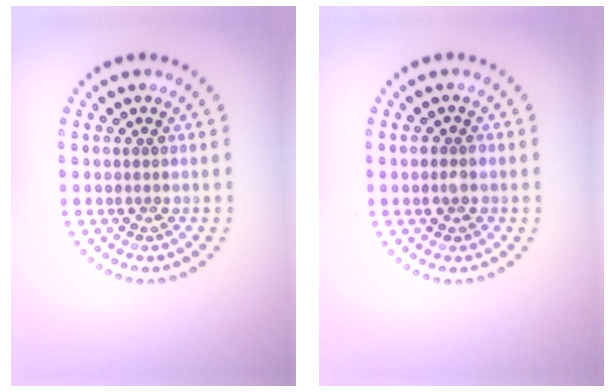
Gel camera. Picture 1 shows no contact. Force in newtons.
{"total": 1.4, "press": 1.3, "slide": 0.4}